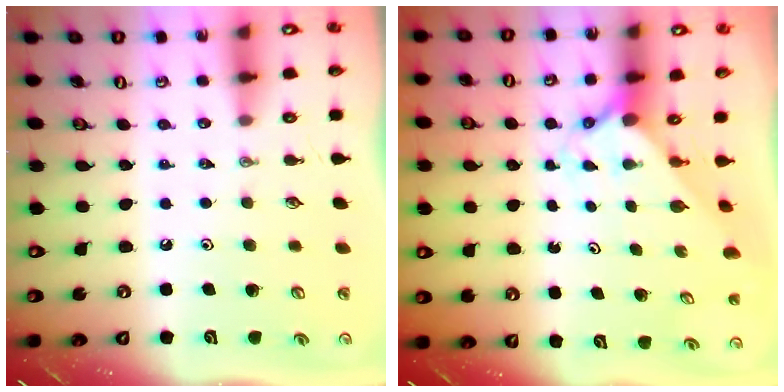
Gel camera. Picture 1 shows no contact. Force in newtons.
{"total": 1.2, "press": 1.2, "slide": 0.1}